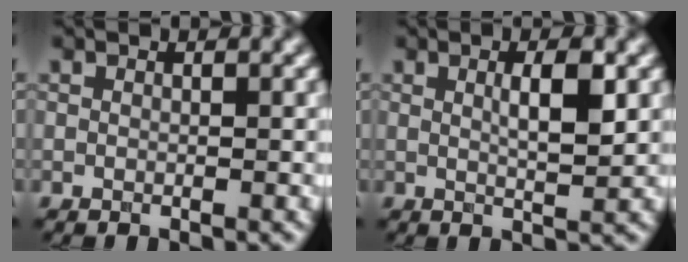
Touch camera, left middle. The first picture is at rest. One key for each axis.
{"total": 3.3, "fx": 0.8, "fy": 0.5, "fz": 3.2, "tx": -0.052, "ty": 0.001, "tz": 0.012}